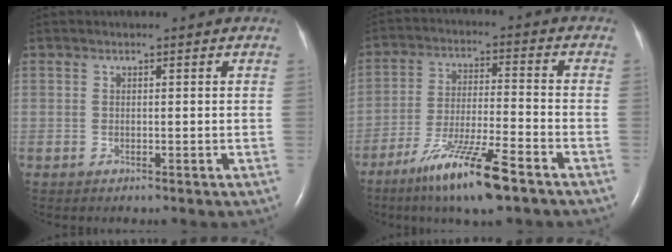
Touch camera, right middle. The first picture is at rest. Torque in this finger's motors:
{"motor_torque": [1.27, -0.87, 0.27, 0.12]}